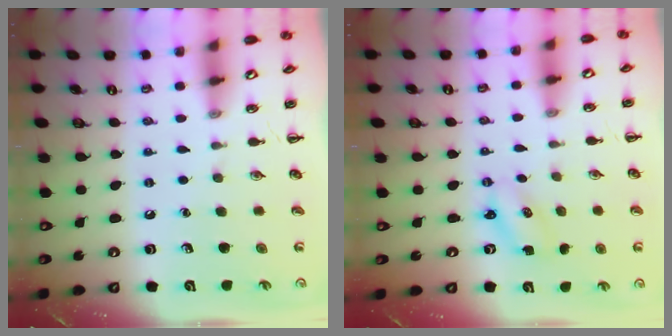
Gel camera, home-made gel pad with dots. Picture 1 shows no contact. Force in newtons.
{"total": 2.4, "press": 2.3, "slide": 0.6}